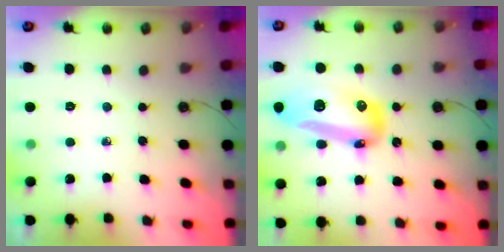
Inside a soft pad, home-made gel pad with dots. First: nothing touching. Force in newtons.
{"total": 22.1, "press": 19.5, "slide": 10.5}